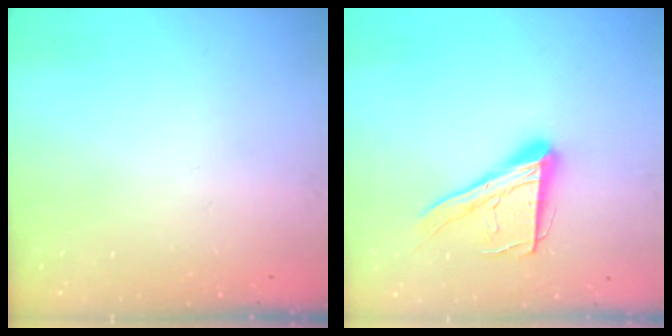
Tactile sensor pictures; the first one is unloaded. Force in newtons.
{"total": 16.3, "press": 16.2, "slide": 1.4}